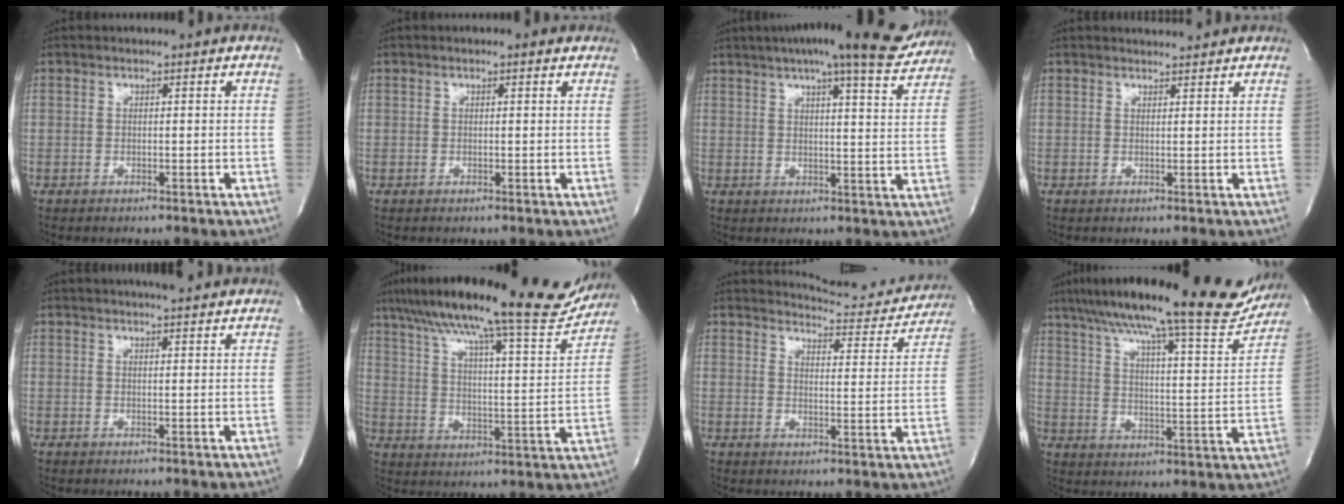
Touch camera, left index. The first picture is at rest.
{"total": 0.9, "force": [0.5, 0.3, 0.7], "torque": [-0.017, 0.003, 0.003]}
{"total": 18.8, "force": [15.7, 2.4, 10.2], "torque": [-0.149, 0.011, 0.195]}
{"total": 3.1, "force": [3.0, 0.2, 0.4], "torque": [-0.013, 0.007, 0.043]}
{"total": 7.7, "force": [6.8, 0.8, 3.5], "torque": [-0.052, 0.016, 0.081]}
{"total": 25.3, "force": [21.5, 2.5, 13.1], "torque": [-0.213, -0.017, 0.296]}
{"total": 12.1, "force": [12.0, 1.5, 0.9], "torque": [0.000, -0.043, 0.133]}
{"total": 25.1, "force": [21.2, 2.7, 13.1], "torque": [-0.210, -0.022, 0.287]}